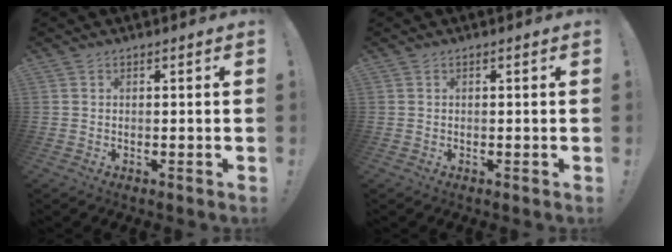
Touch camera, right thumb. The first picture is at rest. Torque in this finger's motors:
{"motor_torque": [-0.04, 0.11, 0.04, -0.12, 0.02]}